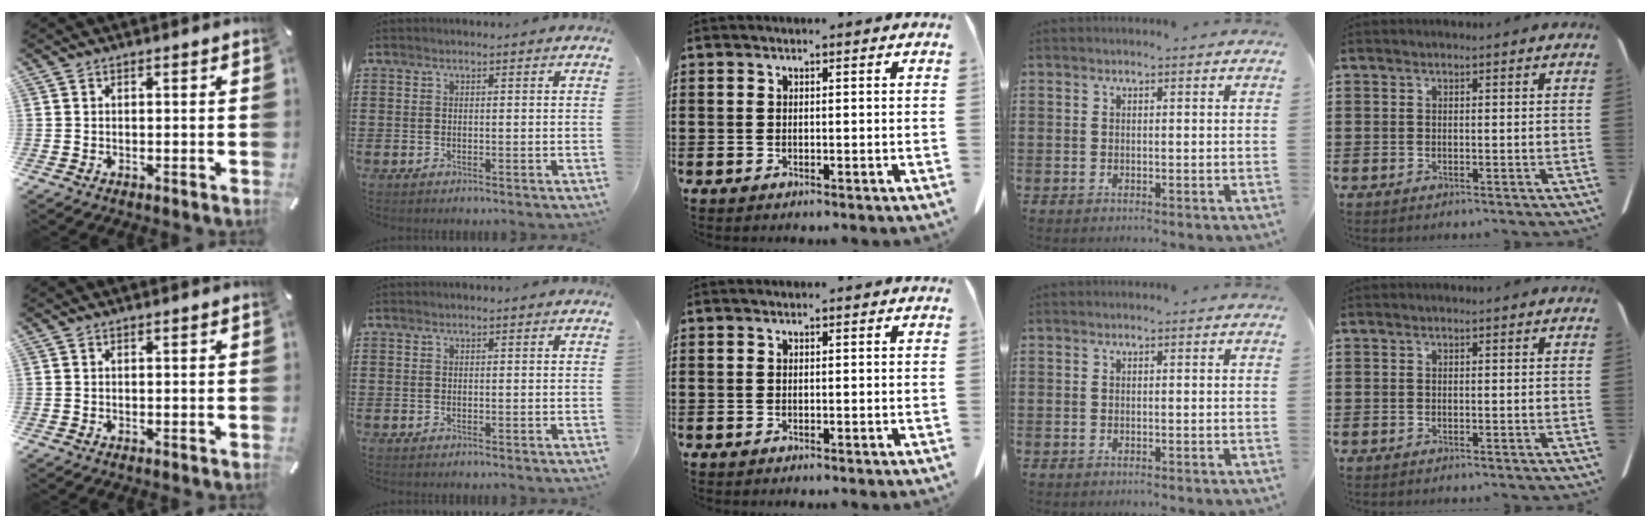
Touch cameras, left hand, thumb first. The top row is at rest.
{}